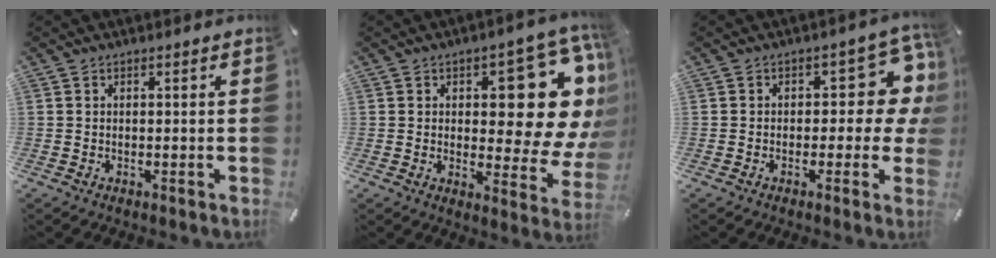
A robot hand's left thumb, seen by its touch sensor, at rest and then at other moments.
{"total": 17.2, "force": [7.0, 7.7, 13.7], "torque": [-0.136, -0.085, 0.110]}
{"total": 9.8, "force": [2.5, 5.5, 7.8], "torque": [-0.090, -0.019, 0.041]}